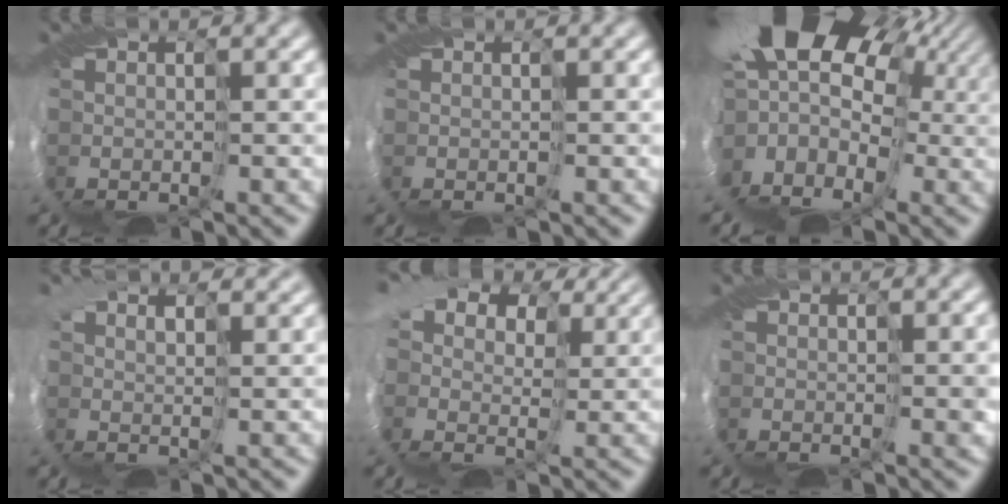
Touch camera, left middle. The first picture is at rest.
{"total": 0.0}
{"total": 12.4, "force": [3.8, 8.4, 8.2], "torque": [-0.174, 0.017, 0.067]}
{"total": 4.3, "force": [4.0, 1.3, 0.9], "torque": [-0.034, 0.013, 0.055]}
{"total": 12.7, "force": [6.3, 8.5, 7.0], "torque": [-0.169, 0.036, 0.086]}
{"total": 0.9, "force": [0.2, 0.4, 0.8], "torque": [-0.019, 0.000, 0.002]}